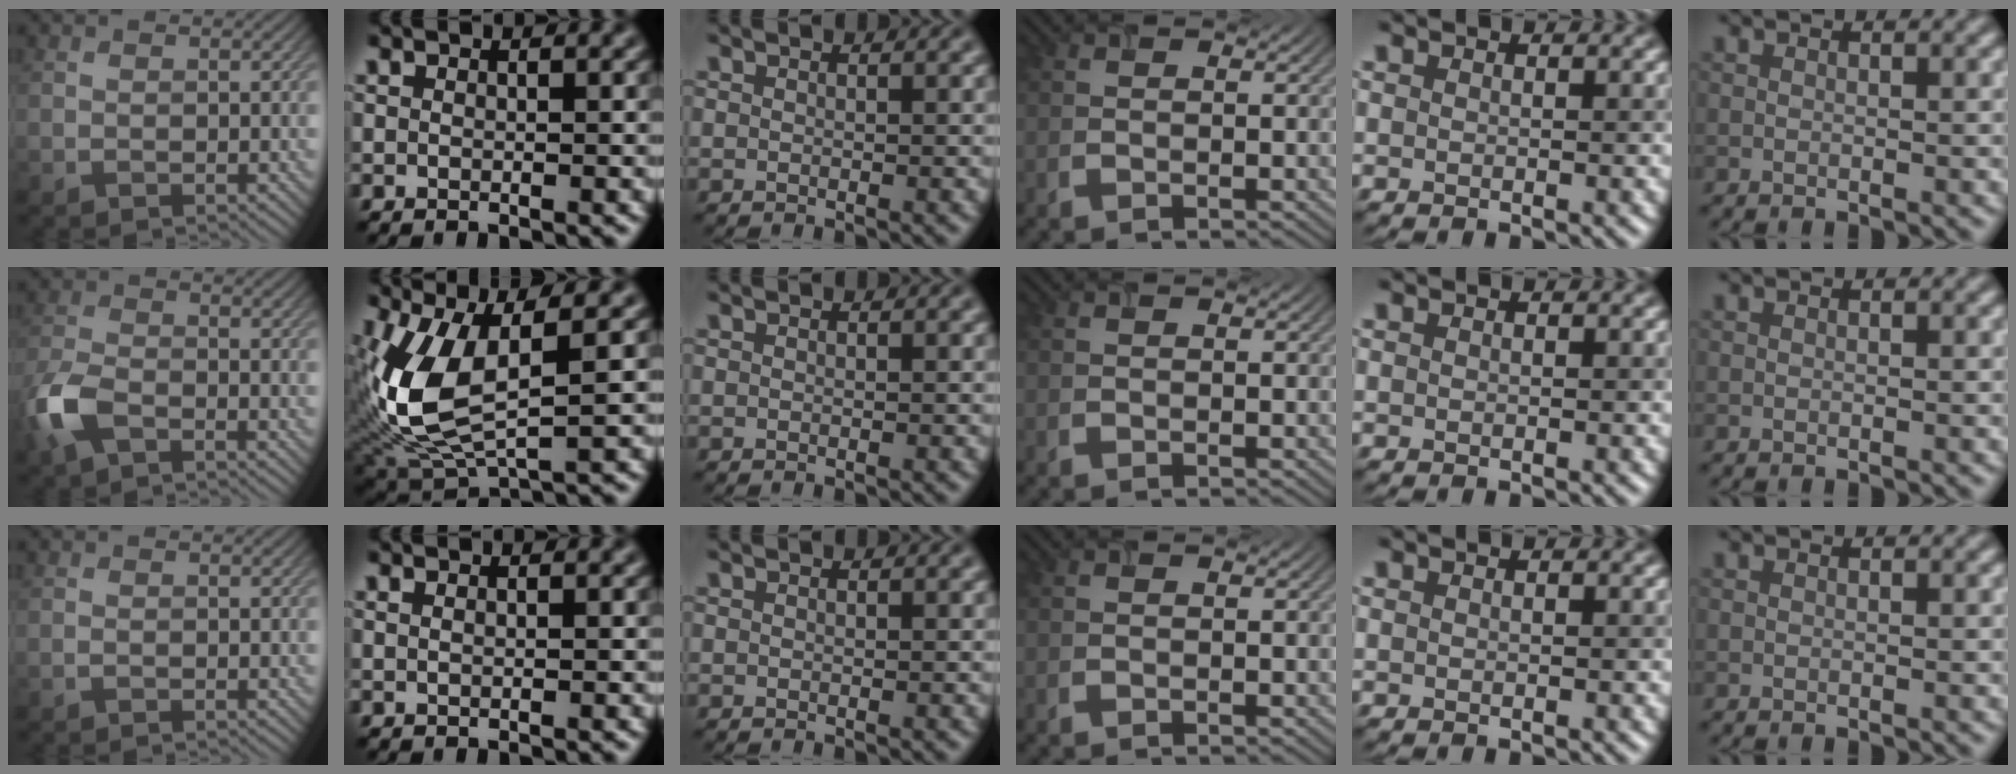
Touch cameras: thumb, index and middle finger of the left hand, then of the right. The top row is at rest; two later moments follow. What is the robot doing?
{"motion": "insert", "object": "airpods case & airpods"}